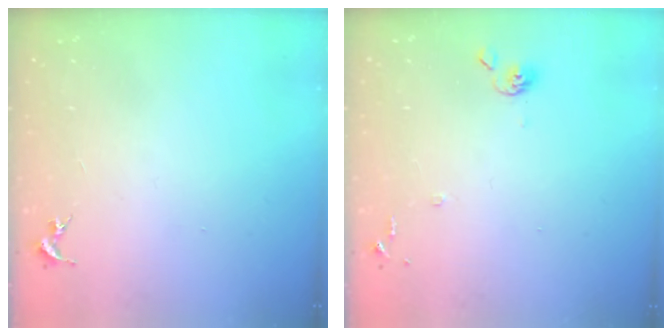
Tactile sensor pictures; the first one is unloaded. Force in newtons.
{"total": 6.6, "press": 6.6, "slide": 0.6}